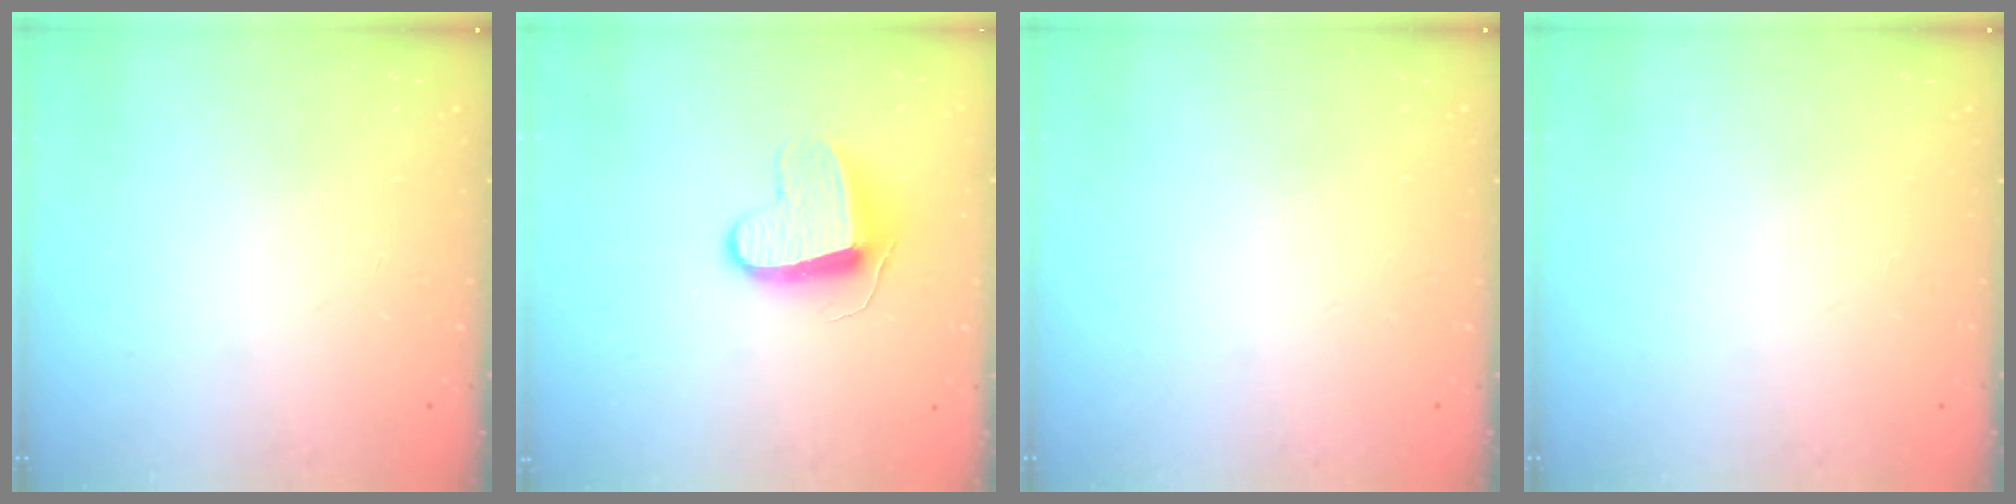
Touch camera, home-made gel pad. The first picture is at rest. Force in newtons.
{"total": 9.7, "press": 9.7, "slide": 0.3}
{"total": 0.0}
{"total": 0.0}